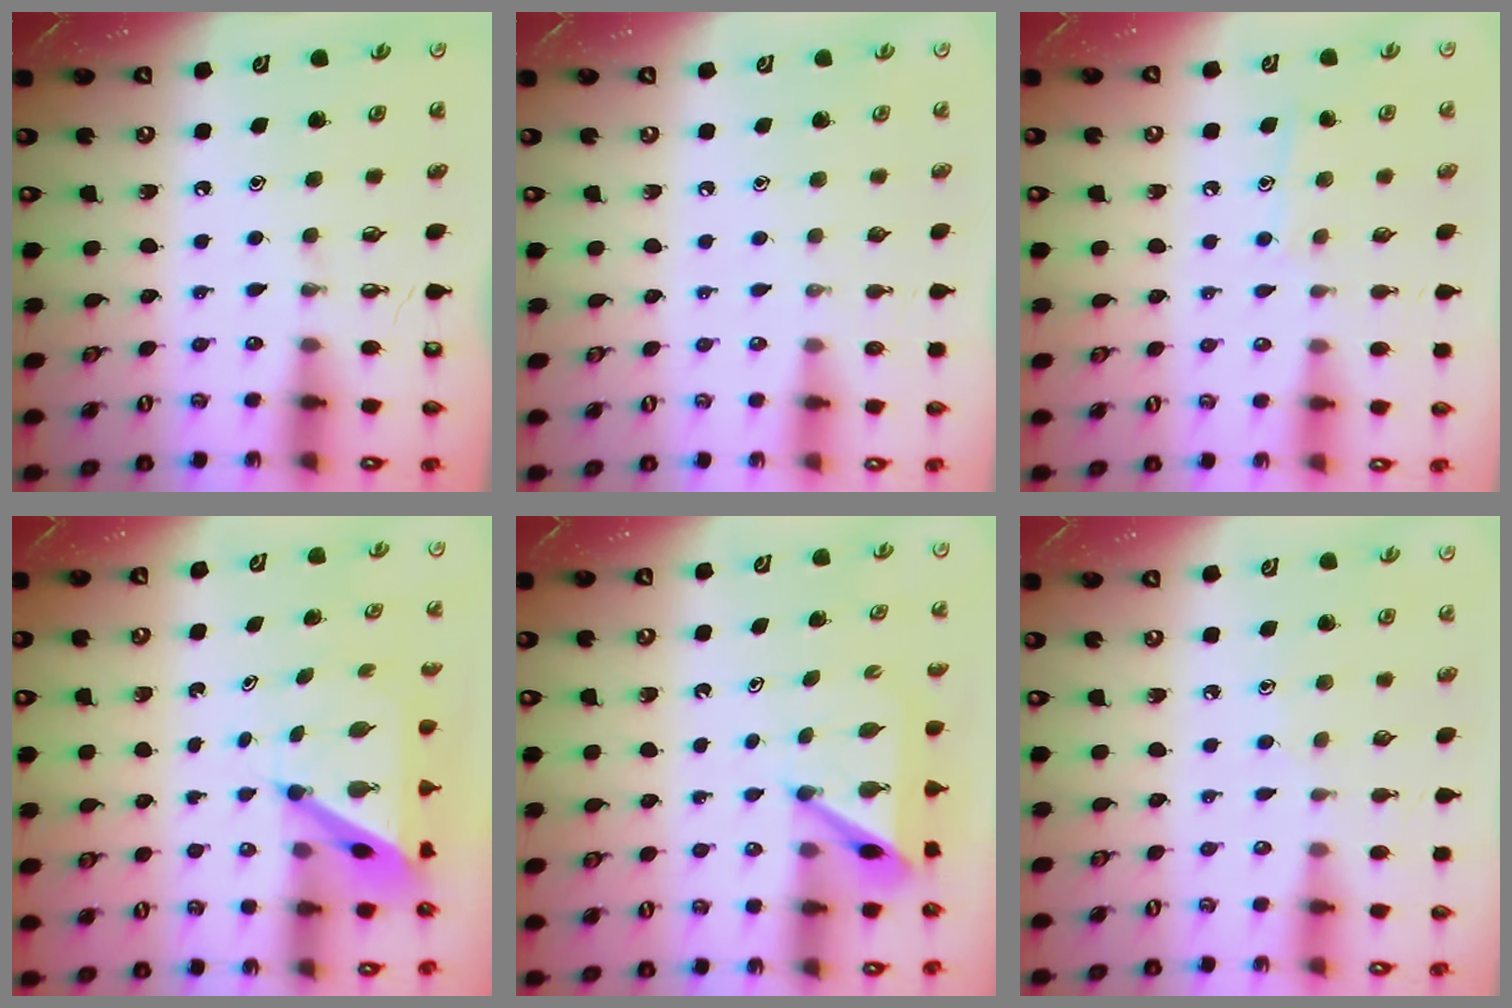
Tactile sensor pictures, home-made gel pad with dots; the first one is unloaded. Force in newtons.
{"total": 0.0}
{"total": 6.8, "press": 6.8, "slide": 0.4}
{"total": 6.1, "press": 6.1, "slide": 0.4}
{"total": 5.7, "press": 5.7, "slide": 0.2}
{"total": 5.2, "press": 5.2, "slide": 0.6}